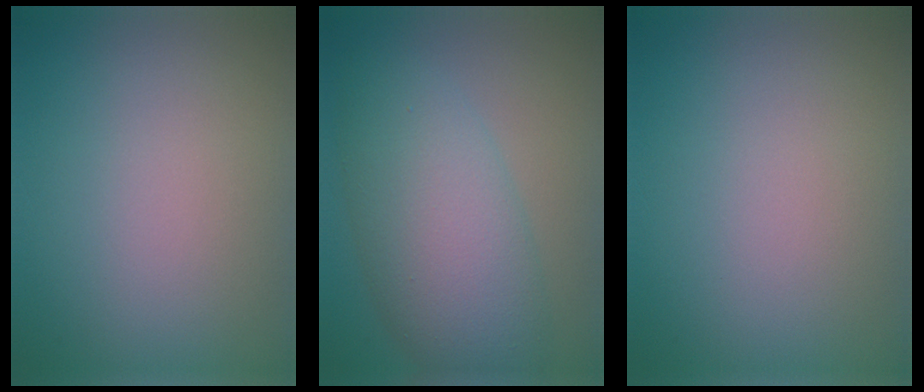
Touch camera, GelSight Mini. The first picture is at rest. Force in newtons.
{"total": 7.8, "press": 7.8, "slide": 0.3}
{"total": 0.0}